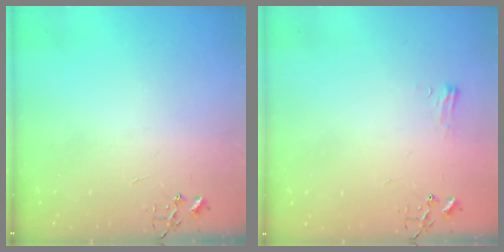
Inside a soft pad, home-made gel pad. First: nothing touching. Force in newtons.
{"total": 5.5, "press": 5.5, "slide": 0.7}